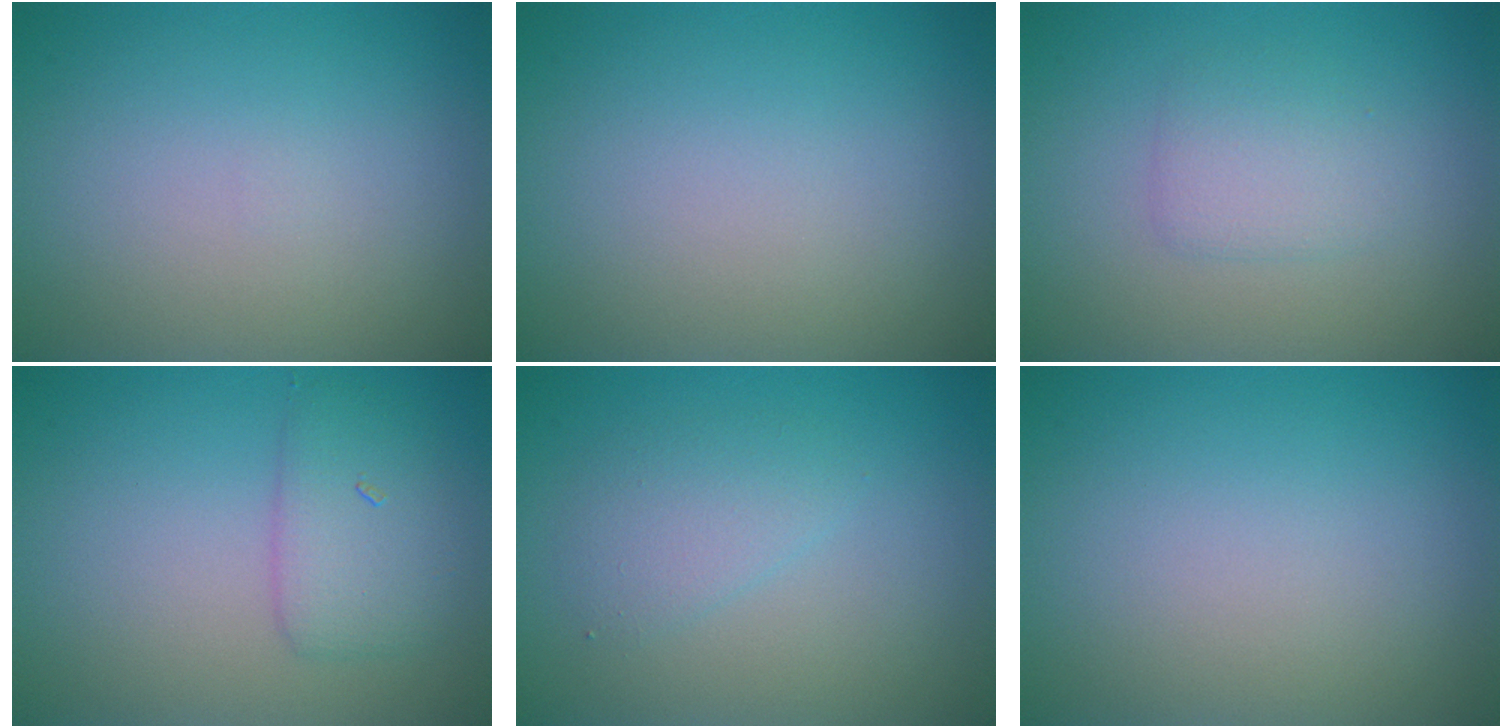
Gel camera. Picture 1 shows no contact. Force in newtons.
{"total": 0.0}
{"total": 2.0, "press": 2.0, "slide": 0.2}
{"total": 2.9, "press": 2.9, "slide": 0.1}
{"total": 2.0, "press": 2.0, "slide": 0.1}
{"total": 0.0}